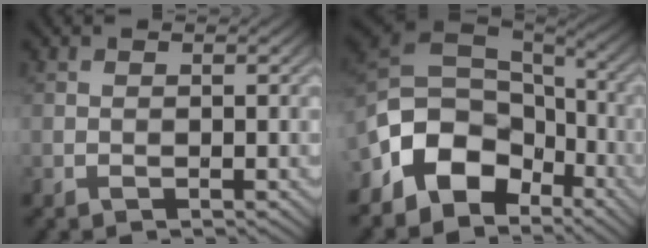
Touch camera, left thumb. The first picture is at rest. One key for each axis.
{"total": 12.0, "fx": -4.9, "fy": 8.4, "fz": 7.1, "tx": -0.169, "ty": -0.017, "tz": -0.085}